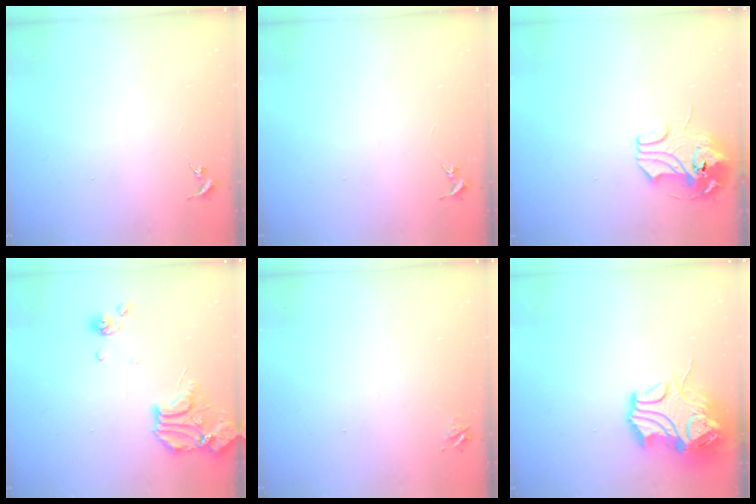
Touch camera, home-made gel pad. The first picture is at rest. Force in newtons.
{"total": 0.0}
{"total": 12.2, "press": 12.1, "slide": 1.7}
{"total": 14.9, "press": 14.7, "slide": 2.2}
{"total": 3.7, "press": 3.6, "slide": 0.5}
{"total": 13.9, "press": 13.8, "slide": 2.1}